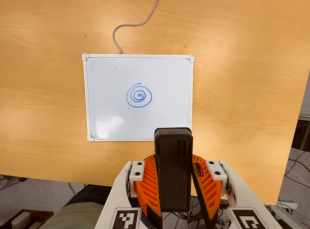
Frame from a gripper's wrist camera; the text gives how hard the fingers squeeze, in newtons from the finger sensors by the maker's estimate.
{"total": 8.5, "left": 7.4, "right": 9.6}